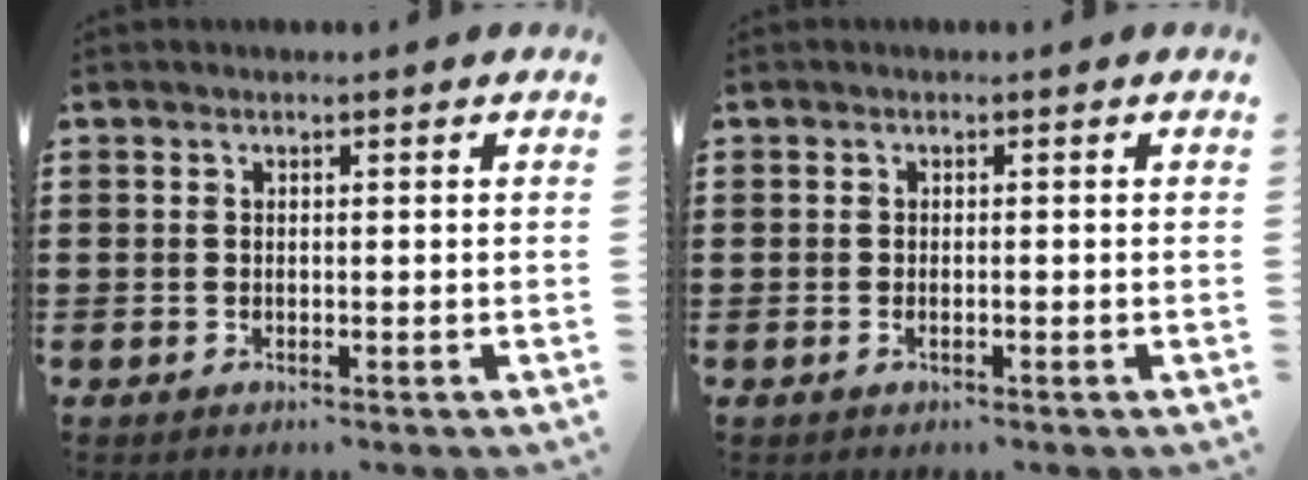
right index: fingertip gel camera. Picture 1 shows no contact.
{"total": 0.7, "force": [-0.4, 0.0, 0.6], "torque": [-0.011, -0.006, -0.006]}